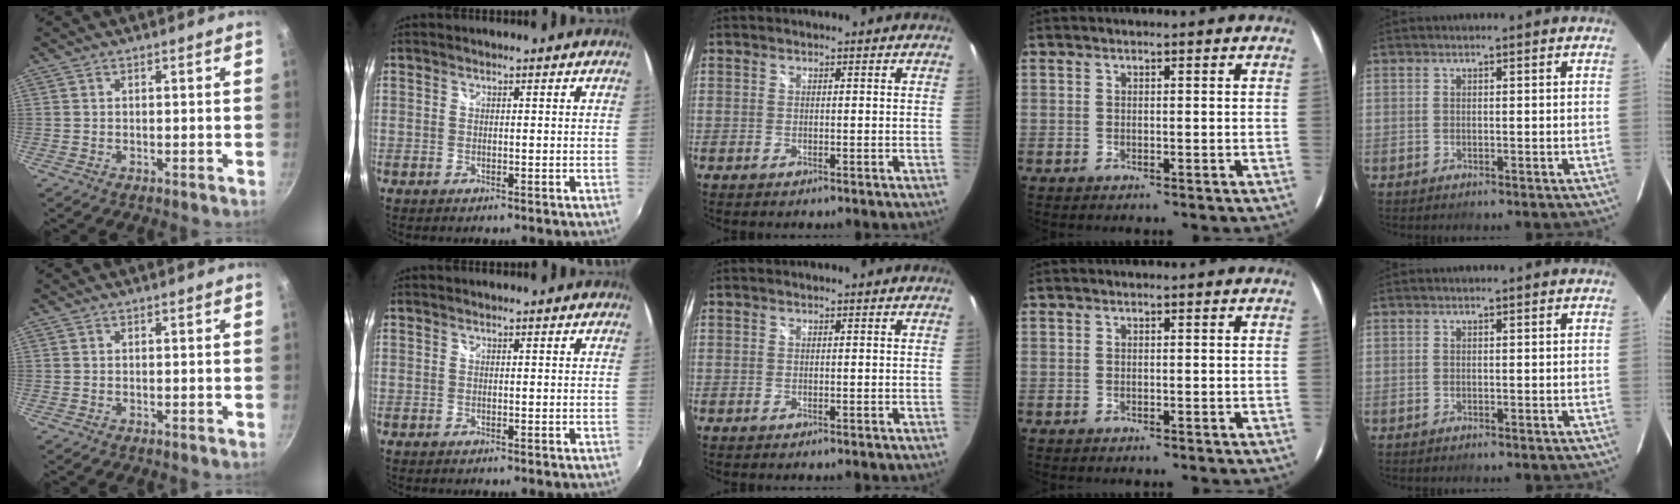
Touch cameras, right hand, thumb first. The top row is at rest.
{}